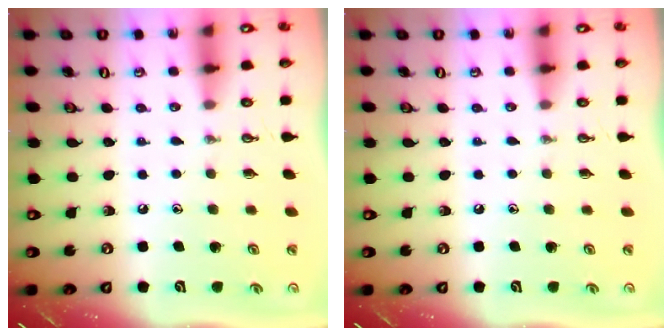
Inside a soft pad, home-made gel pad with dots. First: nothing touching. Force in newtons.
{"total": 0.0}